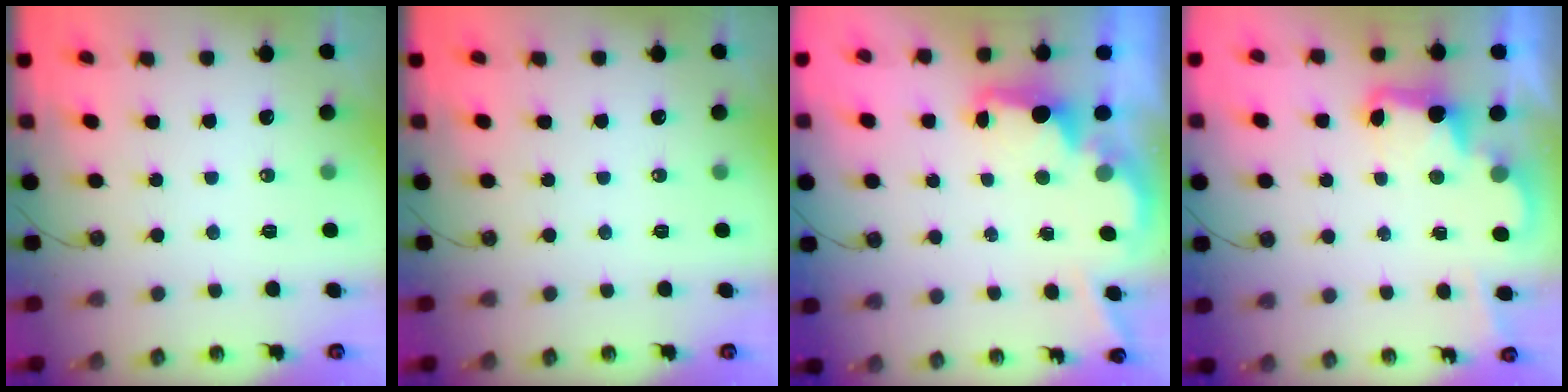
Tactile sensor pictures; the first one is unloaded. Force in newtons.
{"total": 0.0}
{"total": 3.0, "press": 2.9, "slide": 0.5}
{"total": 3.4, "press": 3.3, "slide": 0.7}